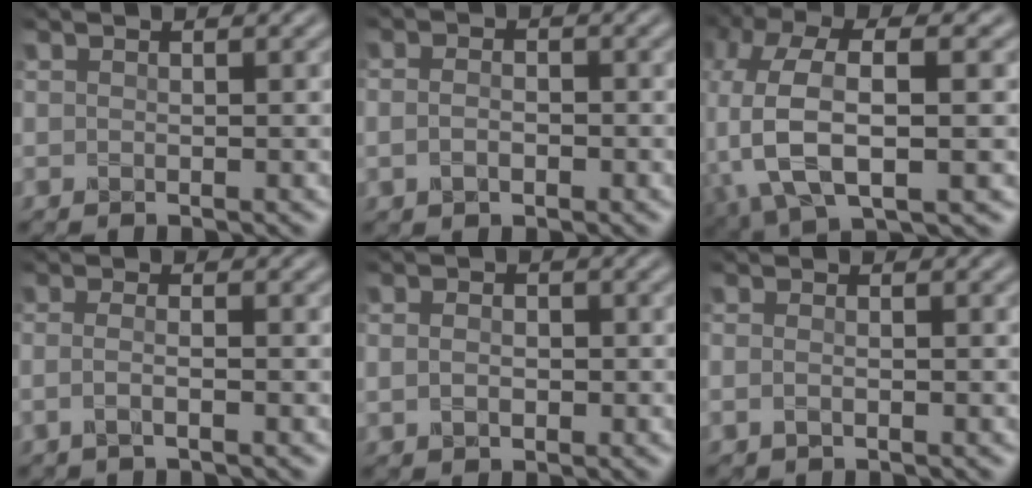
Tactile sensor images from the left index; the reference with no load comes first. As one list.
[{"total": 1.7, "force": [-0.4, 1.1, 1.2], "torque": [-0.026, 0.002, -0.011]}, {"total": 10.1, "force": [-0.5, 4.9, 8.8], "torque": [-0.197, 0.006, -0.013]}, {"total": 1.9, "force": [-0.3, 0.8, 1.7], "torque": [-0.025, -0.001, -0.016]}, {"total": 2.3, "force": [0.2, 1.8, 1.5], "torque": [-0.019, 0.009, -0.002]}, {"total": 1.0, "force": [-0.2, 0.5, 0.9], "torque": [-0.018, 0.002, -0.007]}]